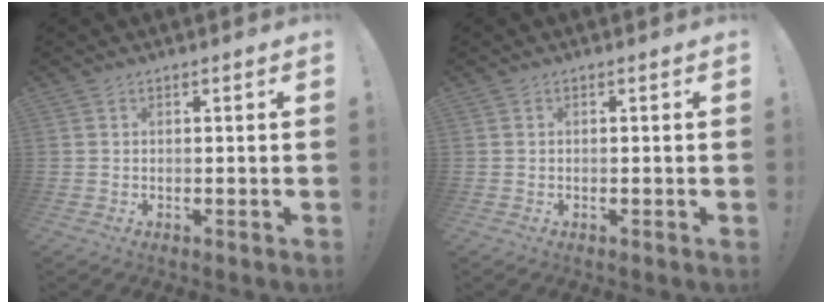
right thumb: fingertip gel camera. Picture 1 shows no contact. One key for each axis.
{"total": 0.0}